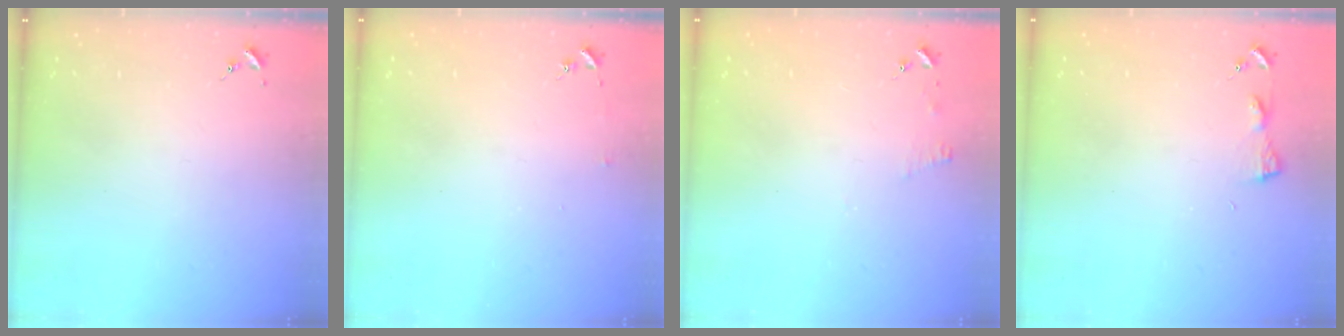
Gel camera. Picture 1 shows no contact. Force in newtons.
{"total": 2.5, "press": 2.5, "slide": 0.2}
{"total": 4.7, "press": 4.6, "slide": 0.5}
{"total": 3.2, "press": 3.1, "slide": 0.3}